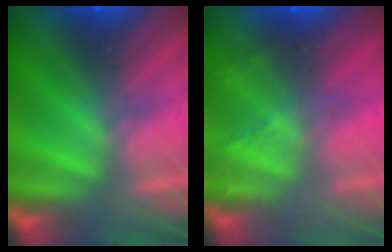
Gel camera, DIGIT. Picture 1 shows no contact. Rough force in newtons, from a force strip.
{"total": 2.2}